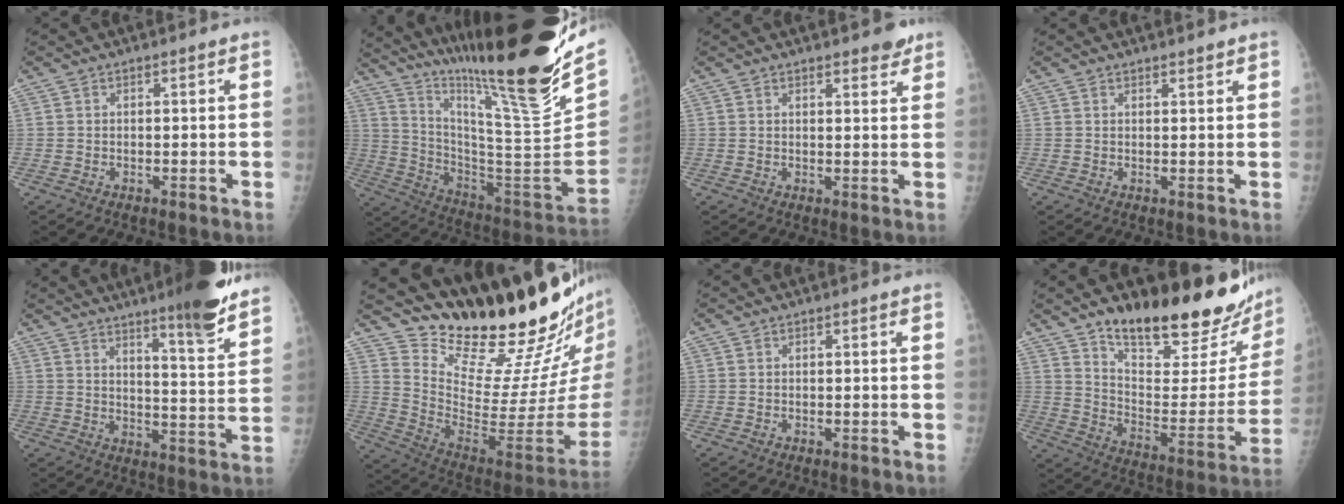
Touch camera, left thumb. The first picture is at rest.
{"total": 30.6, "force": [23.8, 2.0, 19.1], "torque": [-0.286, -0.139, 0.376]}
{"total": 3.8, "force": [3.1, 1.2, 1.9], "torque": [-0.008, -0.016, 0.041]}
{"total": 1.4, "force": [1.3, 0.2, 0.3], "torque": [0.002, -0.010, 0.021]}
{"total": 13.0, "force": [9.8, 1.4, 8.4], "torque": [-0.101, -0.069, 0.141]}
{"total": 26.8, "force": [22.5, 4.6, 13.9], "torque": [-0.182, -0.175, 0.340]}
{"total": 0.0}
{"total": 26.6, "force": [19.9, 8.3, 15.5], "torque": [-0.189, -0.108, 0.295]}